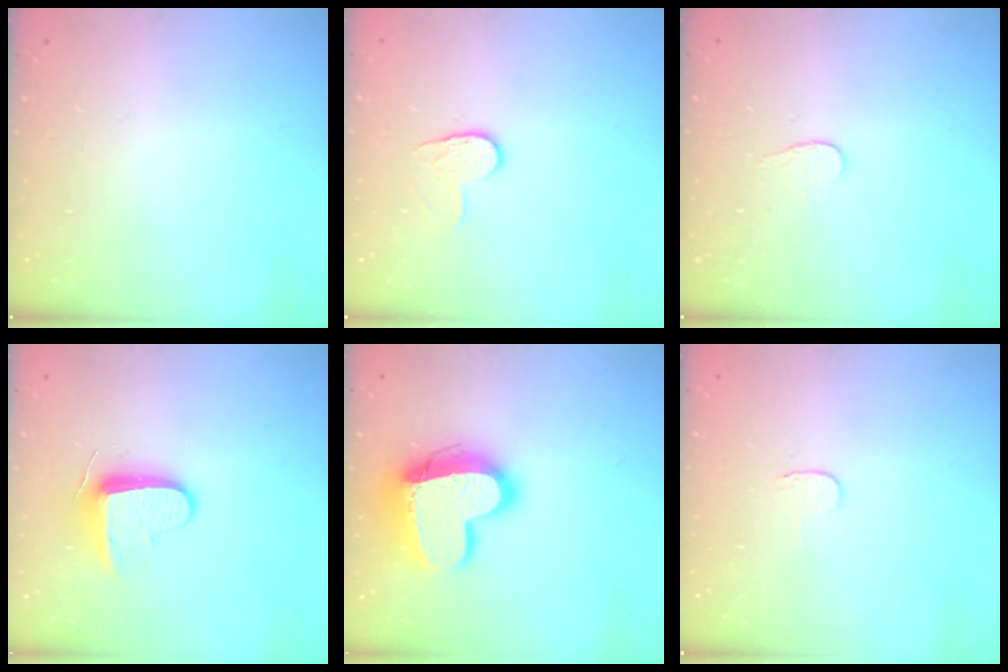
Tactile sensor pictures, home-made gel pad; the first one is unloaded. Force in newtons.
{"total": 5.0, "press": 4.9, "slide": 0.5}
{"total": 3.2, "press": 3.2, "slide": 0.3}
{"total": 8.7, "press": 8.6, "slide": 0.9}
{"total": 16.9, "press": 16.8, "slide": 1.5}
{"total": 3.3, "press": 3.3, "slide": 0.4}